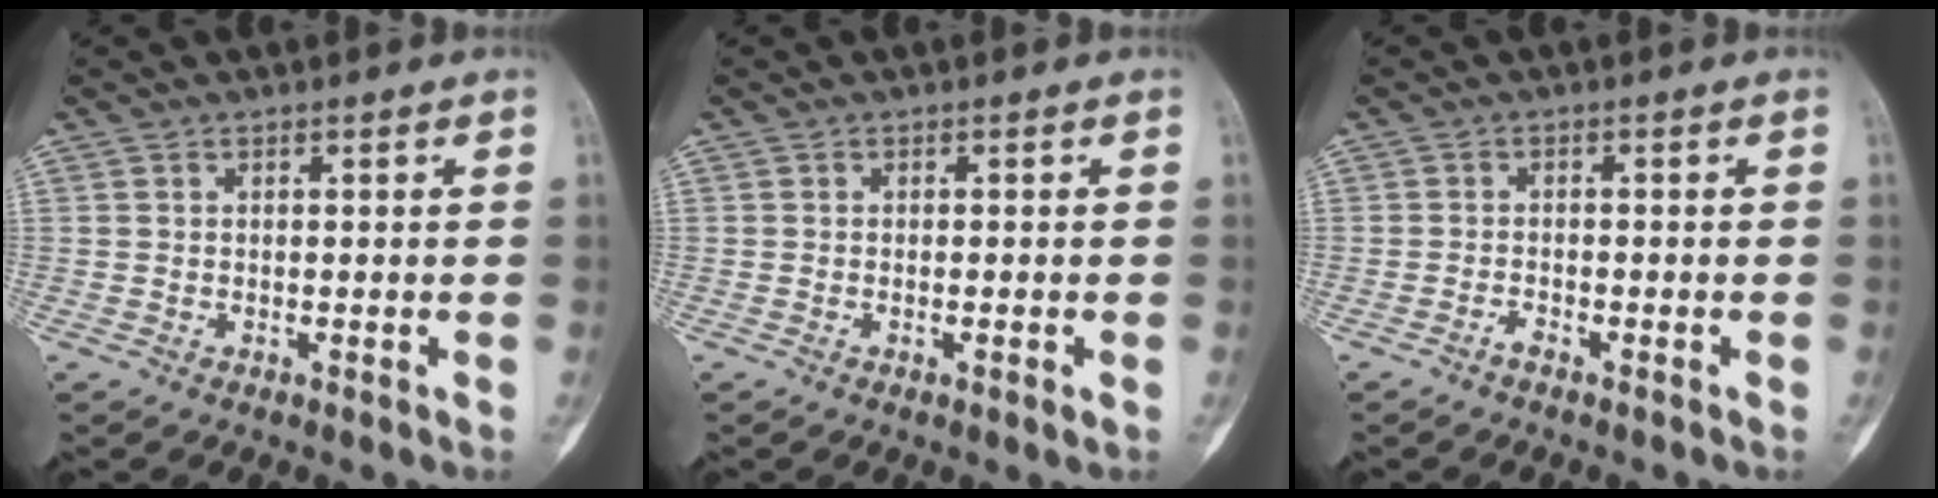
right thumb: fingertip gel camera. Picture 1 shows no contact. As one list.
[{"total": 1.5, "force": [-0.5, 0.3, 1.4], "torque": [-0.021, -0.002, -0.007]}, {"total": 1.3, "force": [-1.1, 0.2, 0.7], "torque": [-0.016, 0.006, -0.025]}]